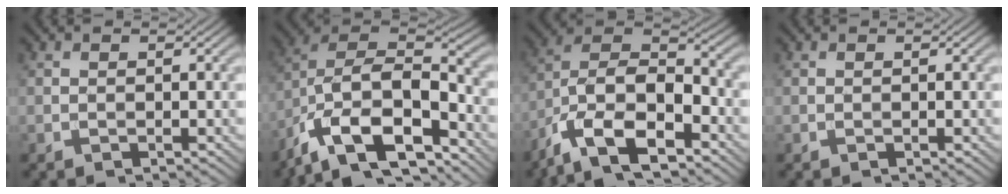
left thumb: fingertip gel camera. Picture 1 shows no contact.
{"total": 16.8, "force": [-10.2, 7.6, 11.0], "torque": [-0.225, -0.015, -0.175]}
{"total": 14.2, "force": [-8.0, 6.5, 9.8], "torque": [-0.204, -0.021, -0.159]}
{"total": 0.0}